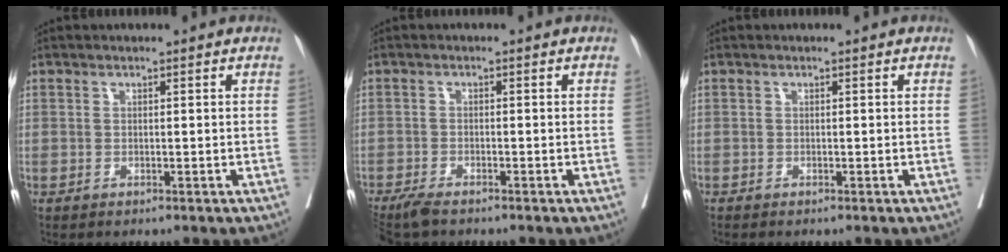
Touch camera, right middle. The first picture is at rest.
{"total": 3.9, "force": [-3.2, 0.8, 2.1], "torque": [-0.038, -0.010, -0.056]}
{"total": 0.0}